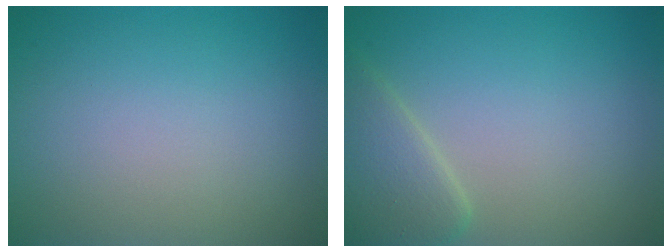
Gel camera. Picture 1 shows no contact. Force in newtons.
{"total": 3.5, "press": 3.5, "slide": 0.3}